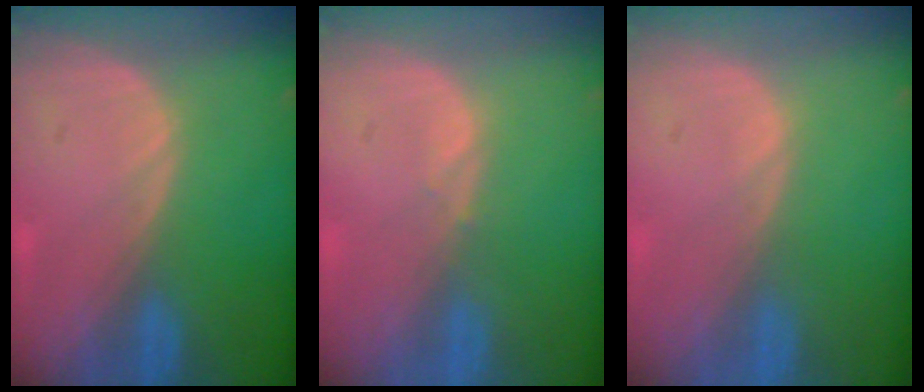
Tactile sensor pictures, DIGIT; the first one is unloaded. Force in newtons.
{"total": 0.5, "press": 0.5, "slide": 0.2}
{"total": 0.0}